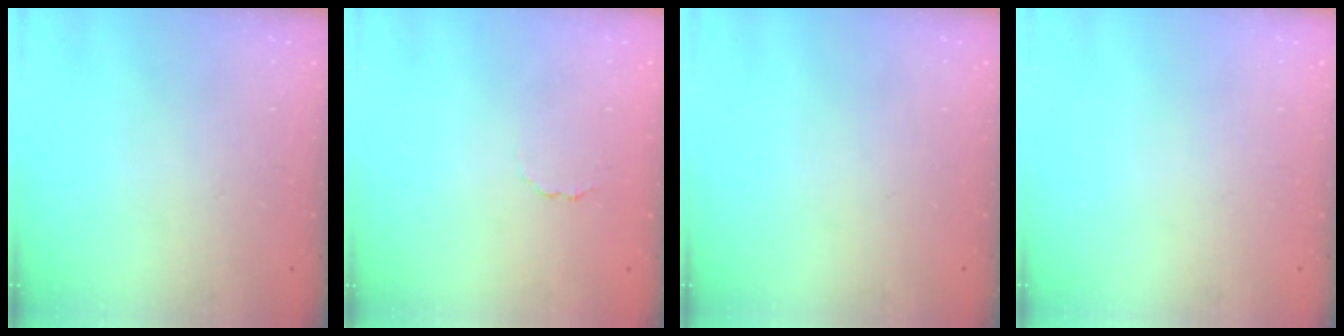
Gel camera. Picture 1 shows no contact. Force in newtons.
{"total": 1.7, "press": 1.7, "slide": 0.5}
{"total": 0.0}
{"total": 0.0}